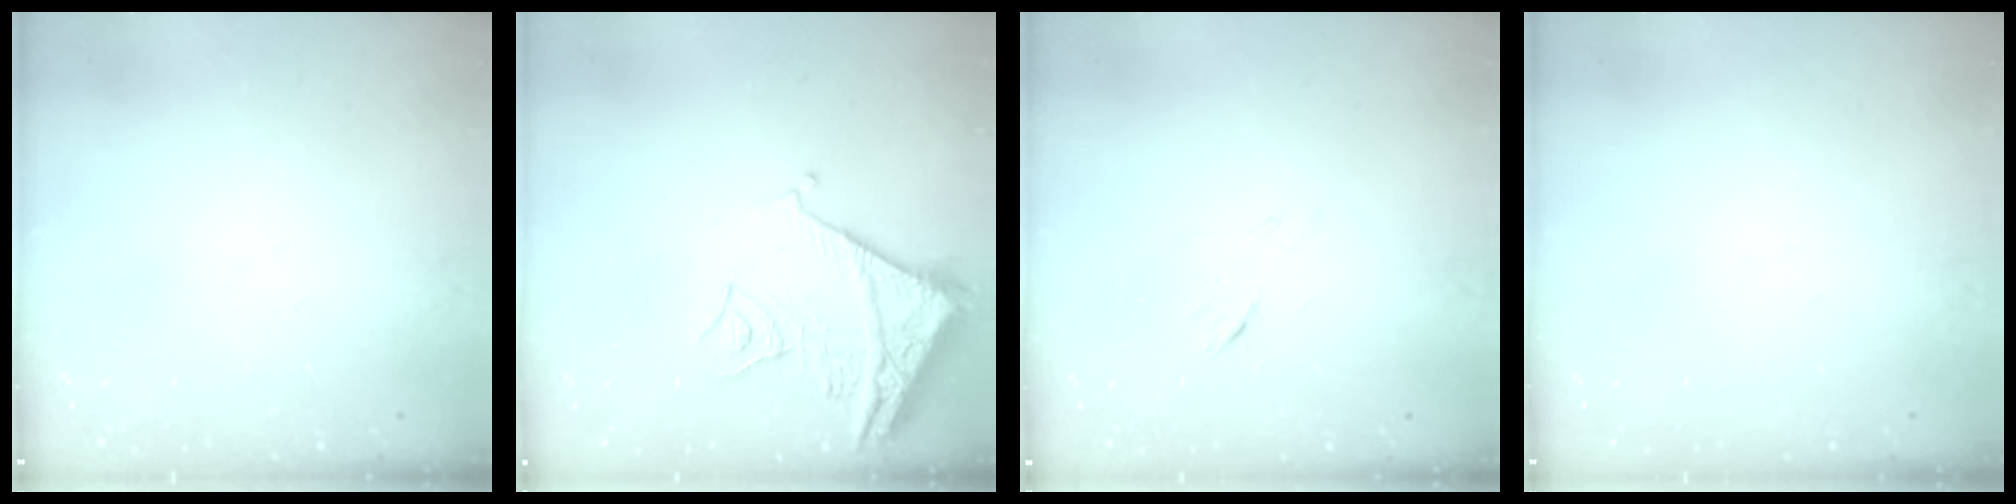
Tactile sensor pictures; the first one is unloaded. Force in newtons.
{"total": 12.8, "press": 12.7, "slide": 1.6}
{"total": 5.3, "press": 5.2, "slide": 1.0}
{"total": 0.0}